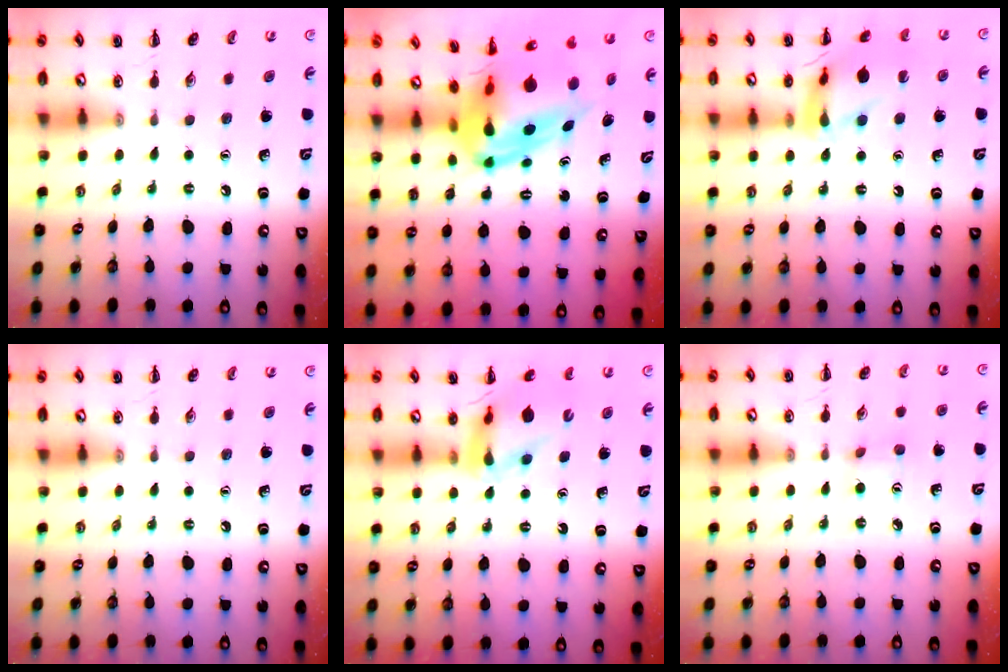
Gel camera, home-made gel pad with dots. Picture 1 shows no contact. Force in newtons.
{"total": 11.0, "press": 10.4, "slide": 3.5}
{"total": 13.9, "press": 13.8, "slide": 1.5}
{"total": 0.0}
{"total": 12.0, "press": 11.5, "slide": 3.7}
{"total": 3.2, "press": 3.0, "slide": 1.0}